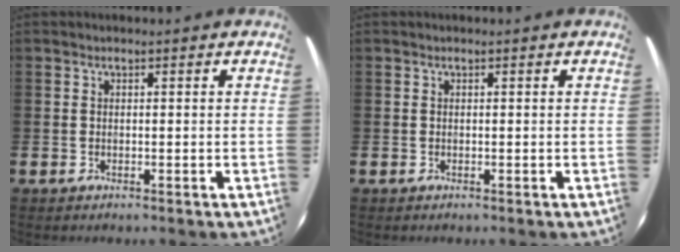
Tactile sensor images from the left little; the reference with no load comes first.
{"total": 0.0}